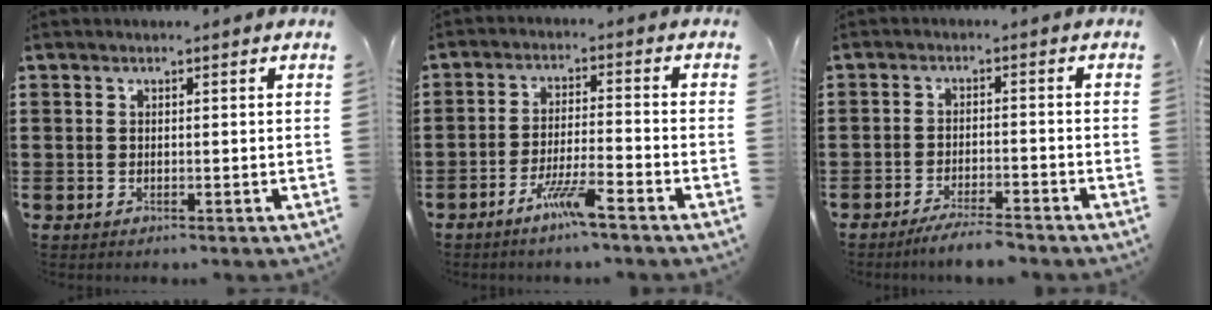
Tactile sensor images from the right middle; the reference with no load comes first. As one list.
[{"total": 5.9, "force": [-4.2, 0.2, 4.2], "torque": [-0.088, -0.010, -0.078]}, {"total": 4.0, "force": [-3.6, -0.1, 1.6], "torque": [-0.035, -0.007, -0.070]}]